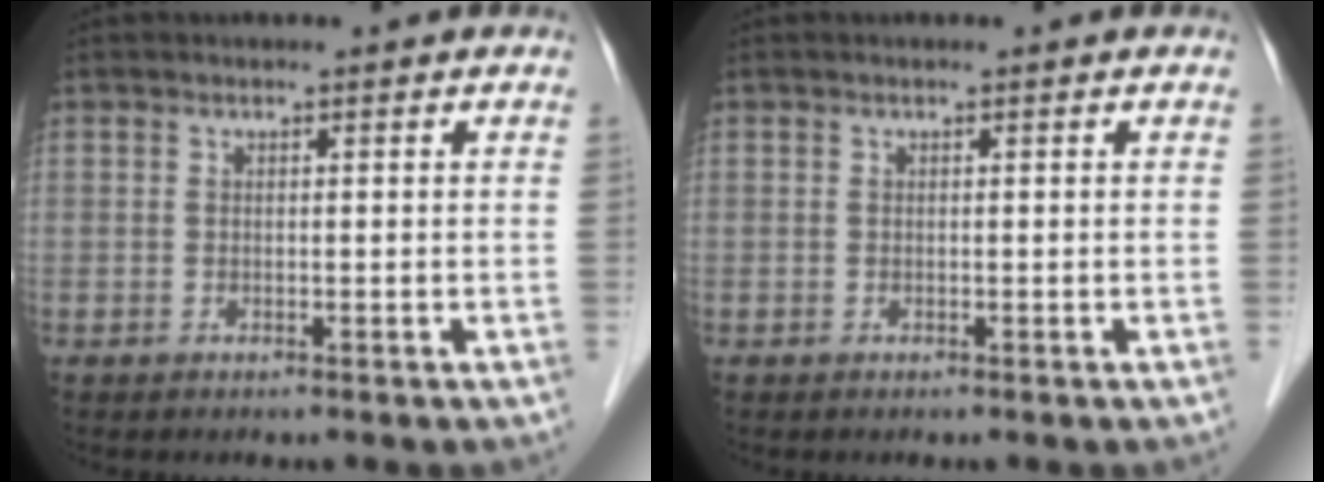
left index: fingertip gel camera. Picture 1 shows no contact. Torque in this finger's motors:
{"motor_torque": [0.01, -0.01, 0.00, 0.00]}